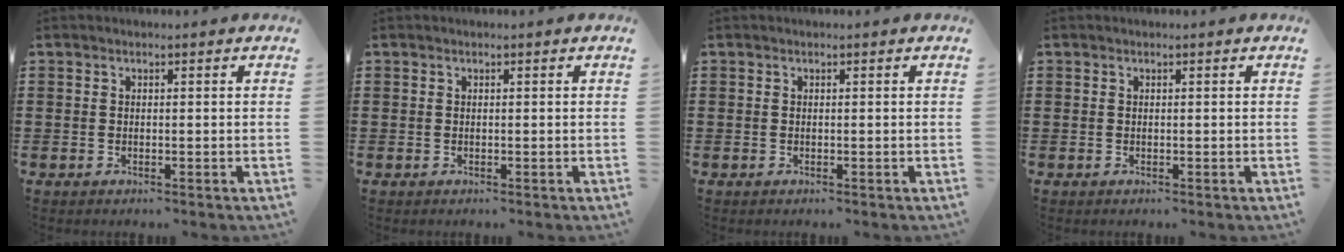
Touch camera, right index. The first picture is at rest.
{"total": 0.0}
{"total": 0.0}
{"total": 0.0}